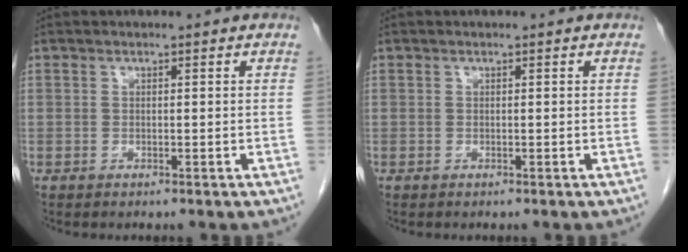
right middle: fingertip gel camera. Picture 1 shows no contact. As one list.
[{"total": 0.0}]